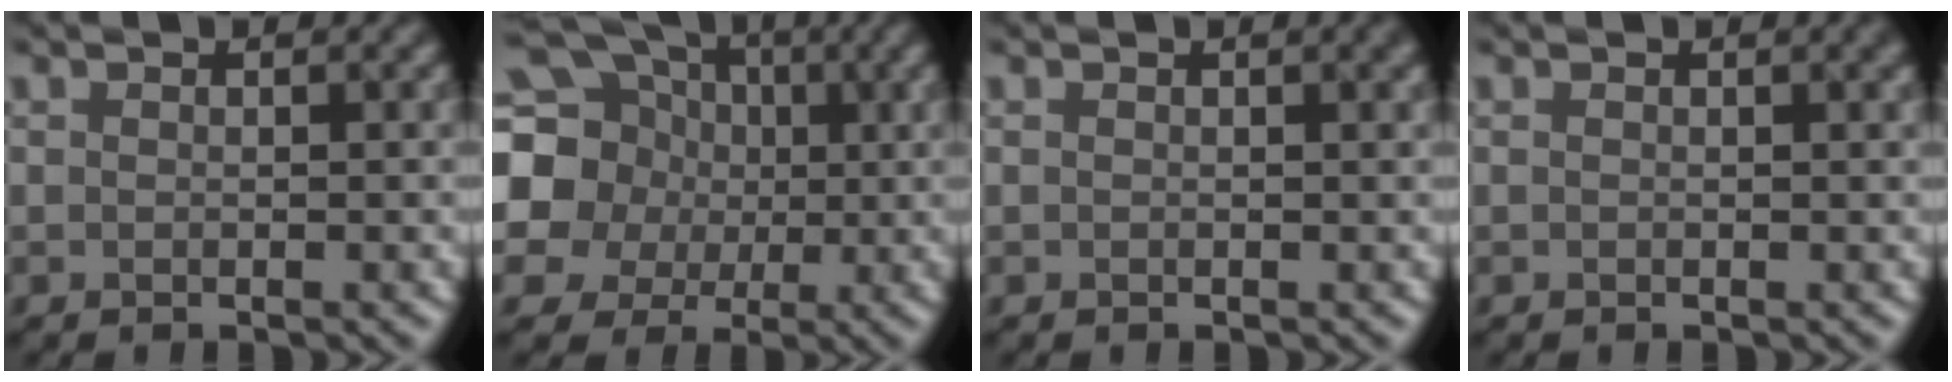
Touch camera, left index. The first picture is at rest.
{"total": 16.2, "force": [1.8, 14.9, 6.0], "torque": [-0.162, 0.019, 0.000]}
{"total": 2.0, "force": [0.8, 0.9, 1.6], "torque": [0.001, 0.010, 0.000]}
{"total": 1.6, "force": [0.7, 0.7, 1.2], "torque": [-0.001, 0.009, 0.001]}